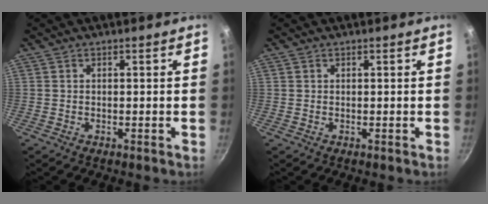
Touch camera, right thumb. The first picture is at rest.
{"total": 0.0}